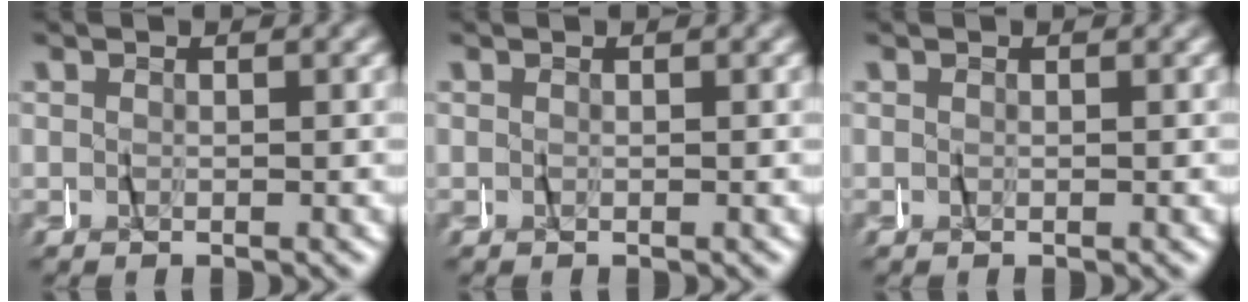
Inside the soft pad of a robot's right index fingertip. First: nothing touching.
{"total": 0.0}
{"total": 0.0}